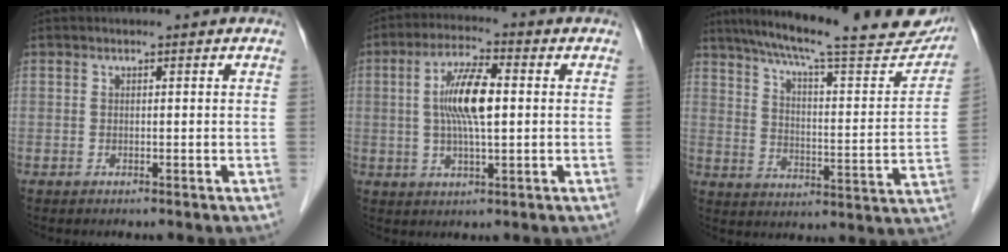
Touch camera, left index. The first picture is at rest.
{"total": 8.7, "force": [0.8, 1.8, 8.4], "torque": [-0.171, 0.008, 0.012]}
{"total": 26.1, "force": [22.4, 3.7, 12.9], "torque": [-0.195, -0.029, 0.288]}